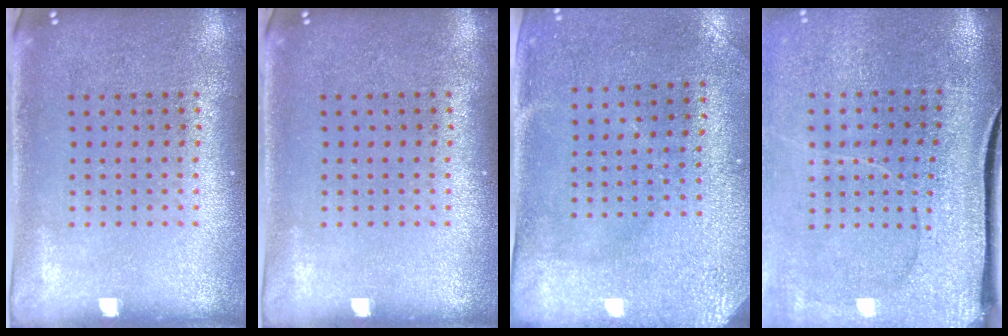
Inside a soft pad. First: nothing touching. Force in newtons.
{"total": 0.0}
{"total": 3.0, "press": 2.4, "slide": 1.8}
{"total": 4.1, "press": 3.3, "slide": 2.4}